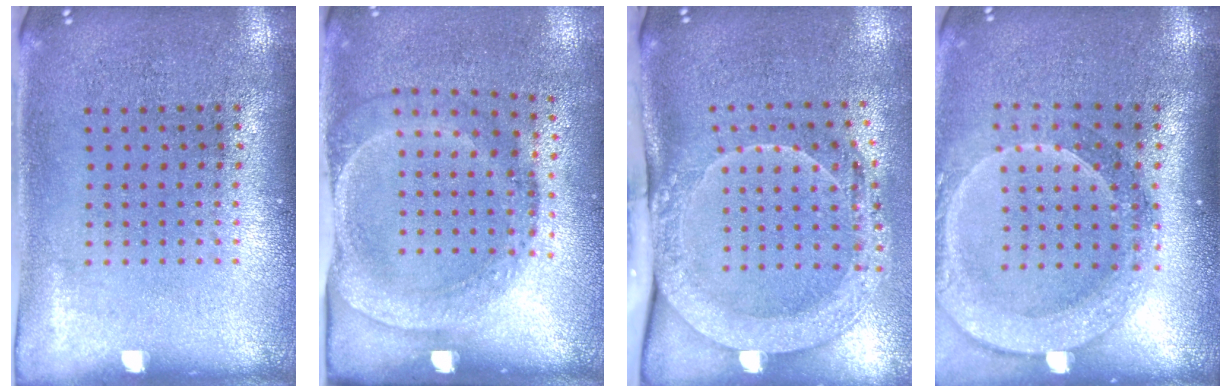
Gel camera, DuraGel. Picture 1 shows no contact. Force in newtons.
{"total": 1.8, "press": 1.2, "slide": 1.4}
{"total": 2.2, "press": 2.1, "slide": 0.7}
{"total": 2.4, "press": 1.9, "slide": 1.4}